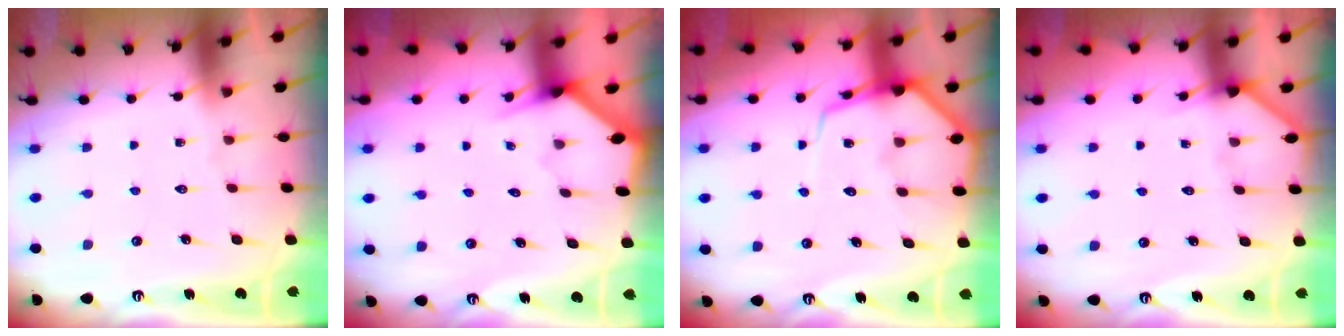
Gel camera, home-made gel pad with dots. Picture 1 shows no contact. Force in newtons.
{"total": 2.9, "press": 2.9, "slide": 0.2}
{"total": 7.9, "press": 7.8, "slide": 1.0}
{"total": 4.3, "press": 4.3, "slide": 0.3}